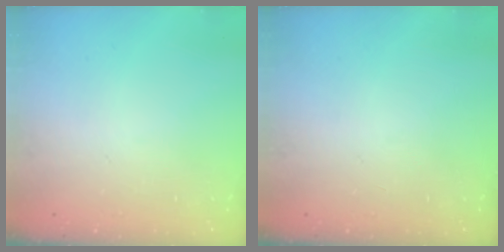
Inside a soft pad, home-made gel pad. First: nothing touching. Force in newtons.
{"total": 0.0}